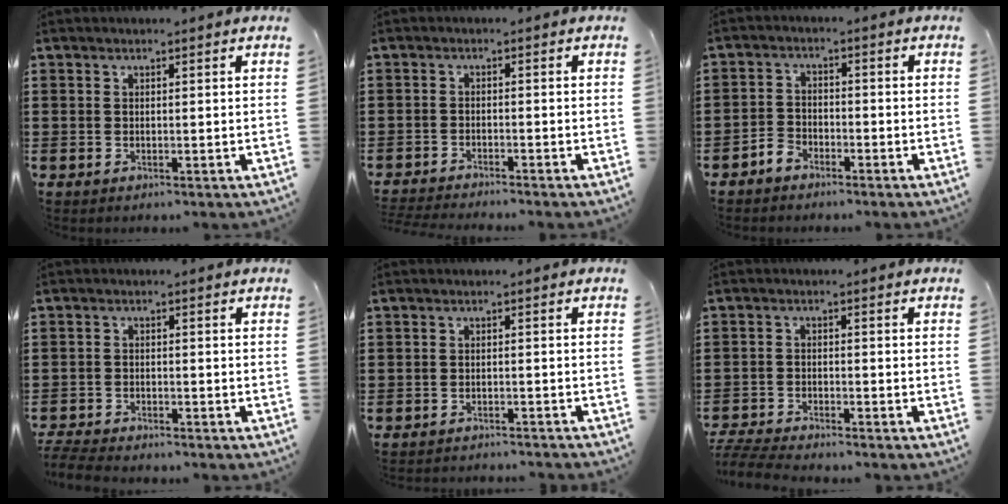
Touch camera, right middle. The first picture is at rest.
{"total": 2.3, "force": [-2.2, -0.3, 0.1], "torque": [-0.013, -0.006, -0.048]}
{"total": 2.7, "force": [-2.5, 1.1, 0.3], "torque": [-0.012, 0.003, -0.050]}
{"total": 3.5, "force": [-3.4, 0.3, 0.7], "torque": [-0.027, -0.008, -0.073]}
{"total": 1.8, "force": [-1.8, -0.2, 0.0], "torque": [-0.005, -0.001, -0.037]}
{"total": 4.4, "force": [-4.3, 0.1, 0.9], "torque": [-0.034, -0.008, -0.091]}